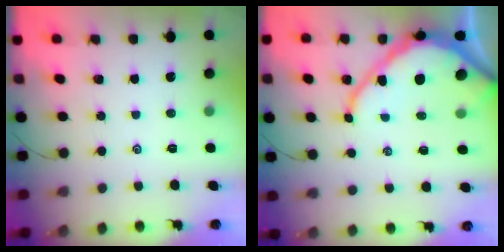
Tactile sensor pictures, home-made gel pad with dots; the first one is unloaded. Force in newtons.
{"total": 12.9, "press": 12.9, "slide": 1.1}